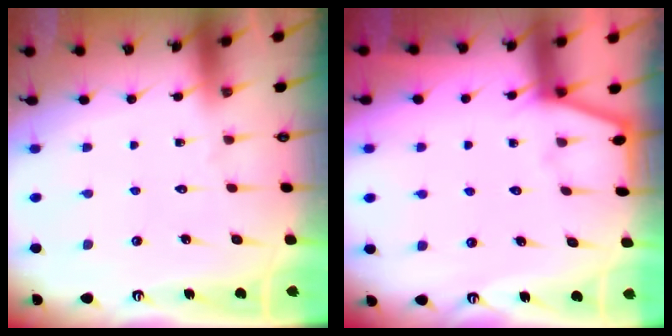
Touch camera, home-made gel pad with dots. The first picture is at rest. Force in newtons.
{"total": 2.5, "press": 2.4, "slide": 0.4}